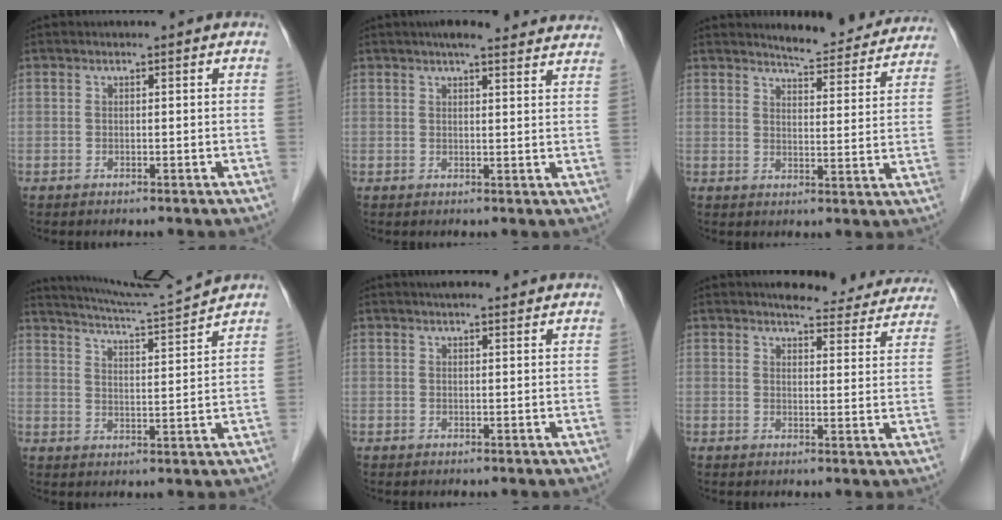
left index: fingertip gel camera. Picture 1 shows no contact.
{"total": 13.8, "force": [12.5, 1.8, 5.6], "torque": [-0.061, 0.026, 0.138]}
{"total": 11.8, "force": [11.3, 1.9, 2.8], "torque": [-0.026, -0.018, 0.126]}
{"total": 10.5, "force": [10.1, -2.5, 2.0], "torque": [-0.052, -0.023, 0.162]}
{"total": 7.0, "force": [6.3, 0.7, 2.9], "torque": [-0.038, 0.023, 0.075]}
{"total": 14.3, "force": [13.2, 3.4, 4.3], "torque": [-0.023, -0.021, 0.133]}